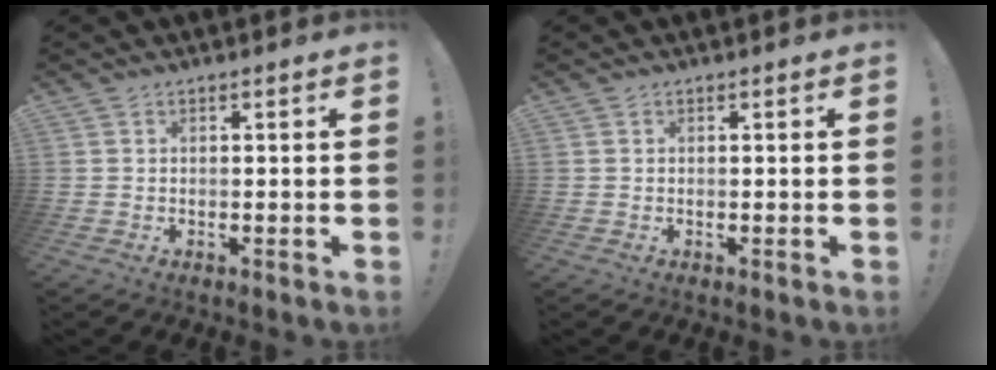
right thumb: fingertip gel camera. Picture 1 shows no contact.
{"total": 0.0}